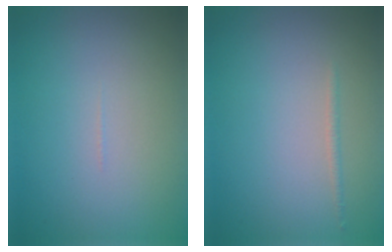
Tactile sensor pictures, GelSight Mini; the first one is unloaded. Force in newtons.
{"total": 0.6, "press": 0.6, "slide": 0.0}